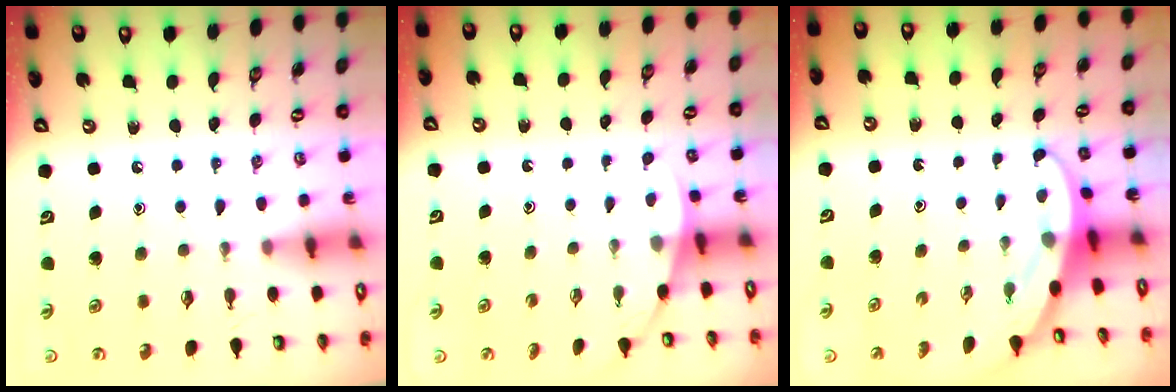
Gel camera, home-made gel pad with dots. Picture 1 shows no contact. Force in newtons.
{"total": 2.0, "press": 2.0, "slide": 0.0}
{"total": 3.3, "press": 3.3, "slide": 0.1}